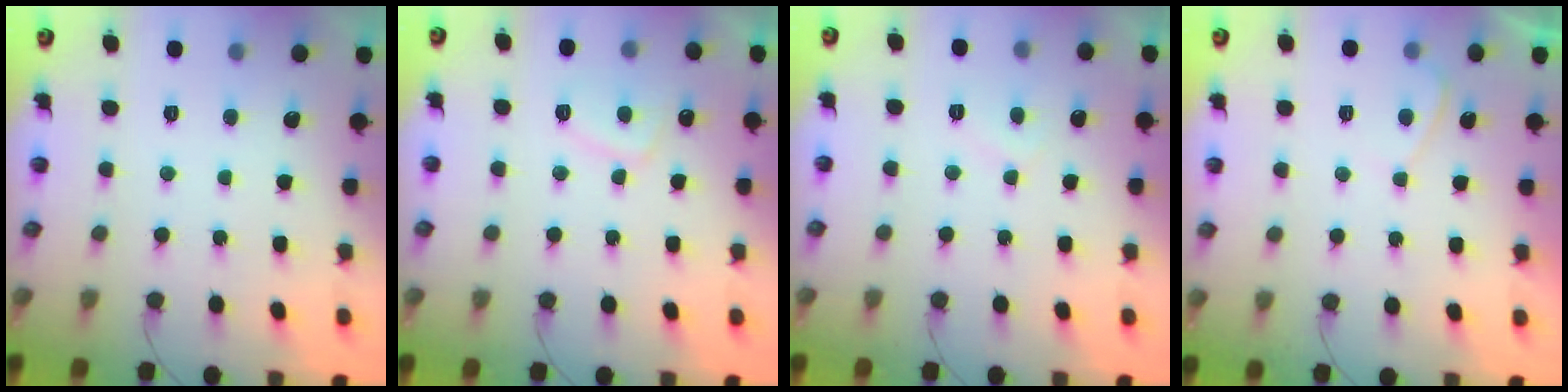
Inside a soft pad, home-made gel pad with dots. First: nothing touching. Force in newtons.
{"total": 4.6, "press": 4.5, "slide": 0.9}
{"total": 3.4, "press": 3.3, "slide": 0.6}
{"total": 0.7, "press": 0.4, "slide": 0.5}